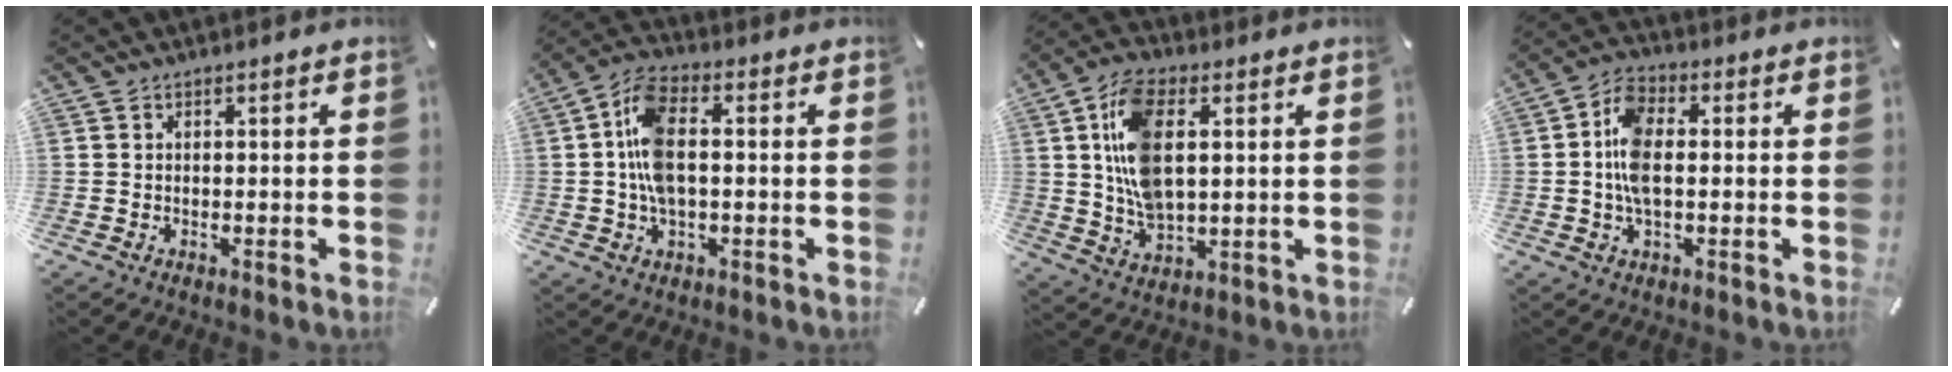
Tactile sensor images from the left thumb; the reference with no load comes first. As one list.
[{"total": 10.4, "force": [0.1, 5.5, 8.8], "torque": [-0.195, 0.001, -0.001]}, {"total": 13.4, "force": [3.0, 7.3, 10.9], "torque": [-0.233, 0.001, 0.053]}, {"total": 8.7, "force": [-0.2, 4.6, 7.4], "torque": [-0.163, 0.003, -0.007]}]